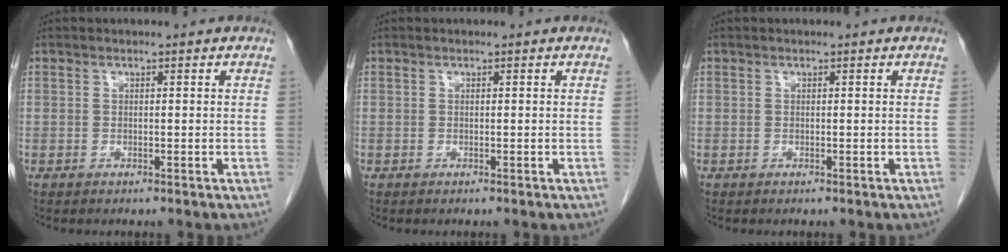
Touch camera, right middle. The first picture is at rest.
{"total": 0.0}
{"total": 0.0}